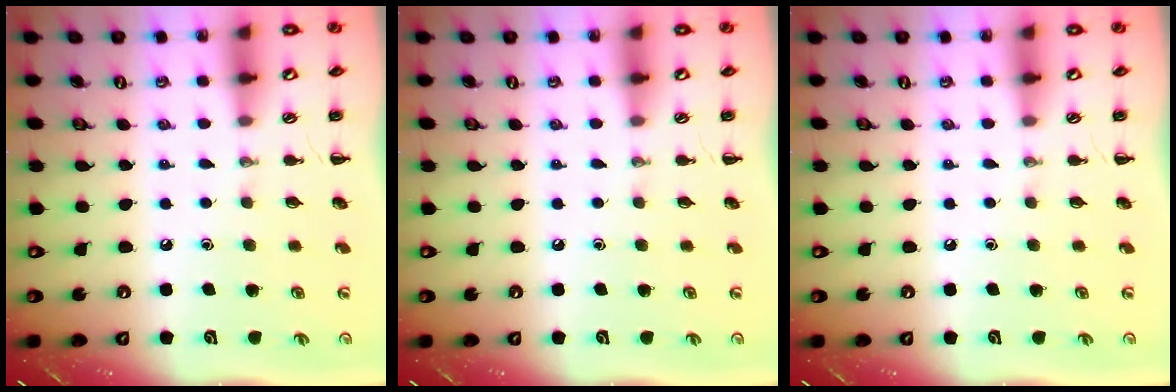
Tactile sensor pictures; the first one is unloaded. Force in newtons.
{"total": 0.0}
{"total": 0.0}